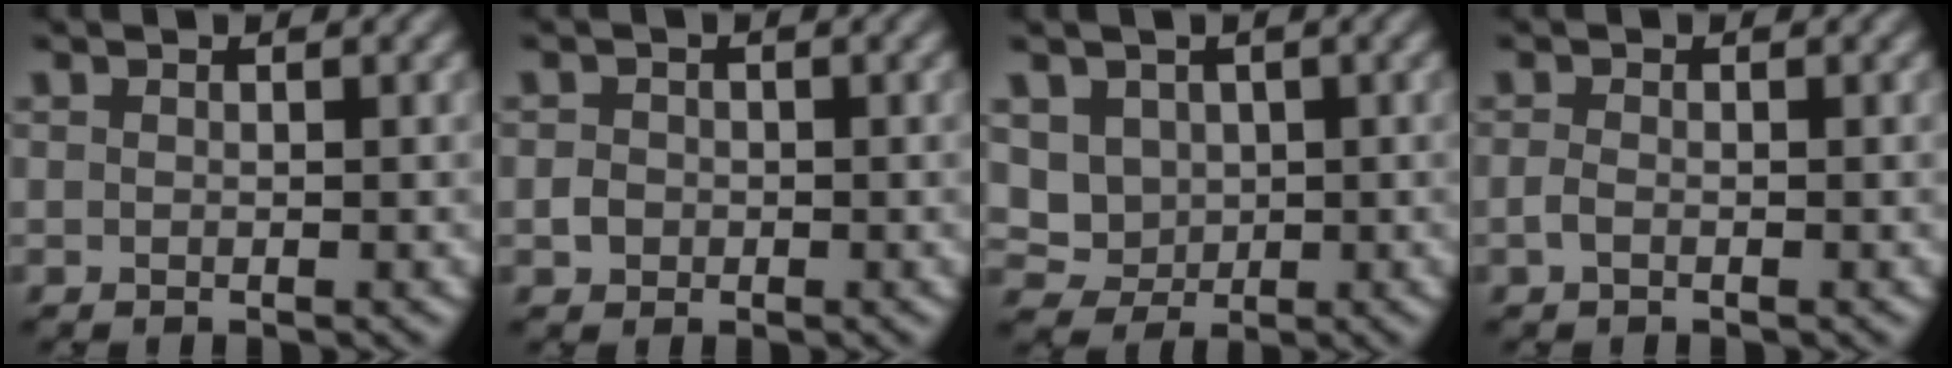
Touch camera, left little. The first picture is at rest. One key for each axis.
{"total": 1.2, "fx": -0.4, "fy": 1.1, "fz": 0.4, "tx": 0.006, "ty": 0.001, "tz": -0.010}
{"total": 3.1, "fx": 0.5, "fy": 2.9, "fz": 1.2, "tx": -0.024, "ty": -0.001, "tz": 0.007}
{"total": 0.9, "fx": -0.5, "fy": 0.4, "fz": 0.6, "tx": -0.020, "ty": 0.003, "tz": -0.010}